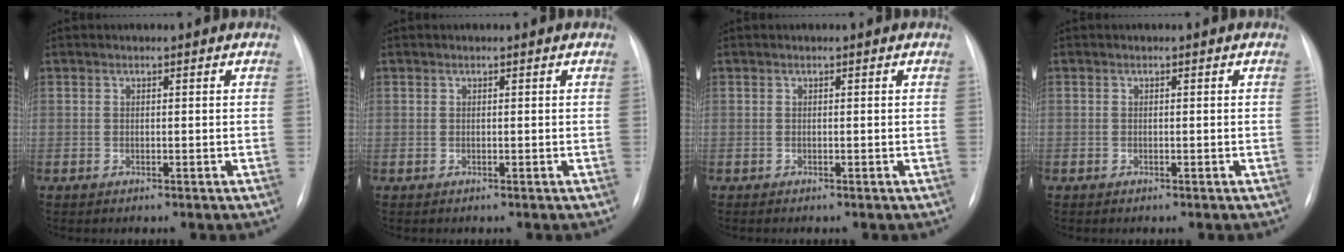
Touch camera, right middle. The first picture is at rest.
{"total": 0.0}
{"total": 0.0}
{"total": 0.0}